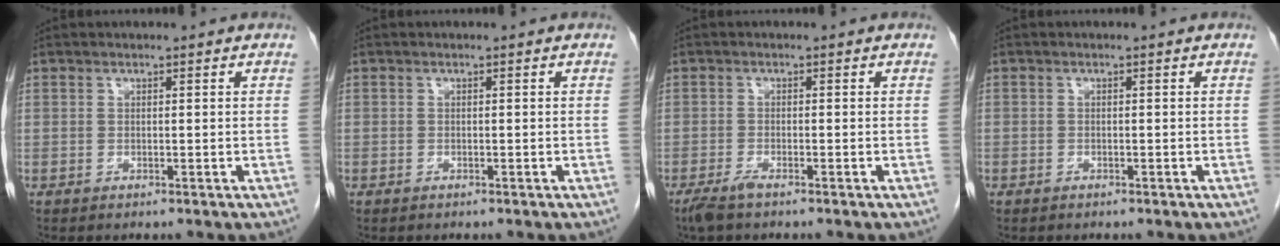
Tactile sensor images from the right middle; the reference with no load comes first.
{"total": 0.0}
{"total": 2.6, "force": [-2.0, 0.3, 1.6], "torque": [-0.038, -0.006, -0.039]}
{"total": 0.6, "force": [-0.4, 0.4, 0.0], "torque": [0.000, 0.004, -0.008]}